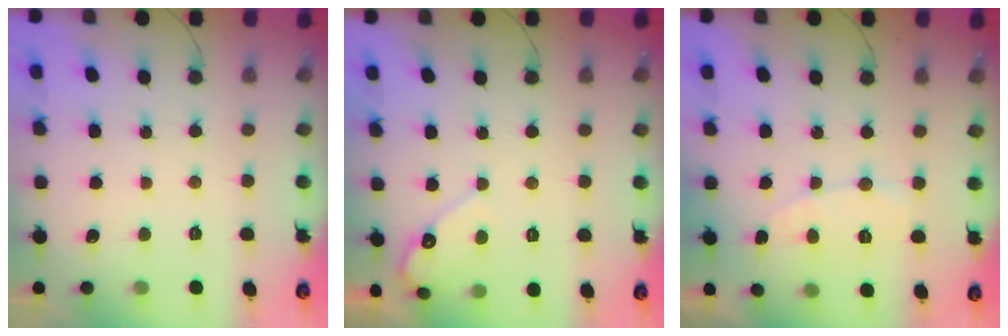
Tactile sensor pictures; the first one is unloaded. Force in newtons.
{"total": 5.6, "press": 5.6, "slide": 0.4}
{"total": 6.0, "press": 6.0, "slide": 0.5}